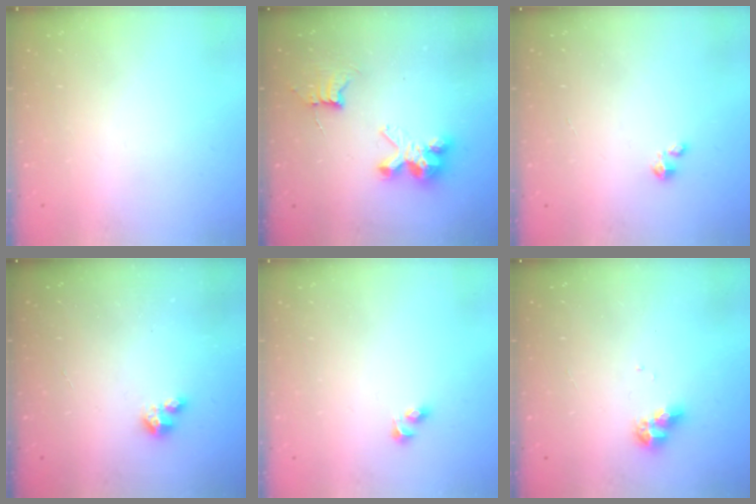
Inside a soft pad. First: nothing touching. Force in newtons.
{"total": 8.7, "press": 8.7, "slide": 0.6}
{"total": 1.4, "press": 1.4, "slide": 0.2}
{"total": 2.9, "press": 2.9, "slide": 0.2}
{"total": 2.7, "press": 2.4, "slide": 1.1}
{"total": 7.4, "press": 7.3, "slide": 1.0}